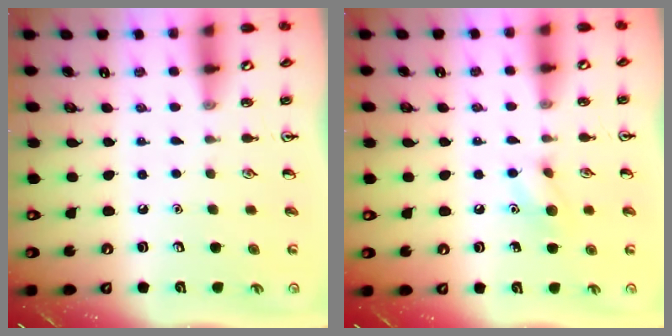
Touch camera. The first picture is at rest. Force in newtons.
{"total": 7.3, "press": 7.2, "slide": 1.5}